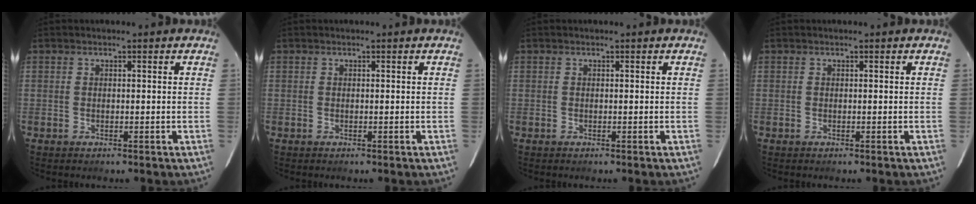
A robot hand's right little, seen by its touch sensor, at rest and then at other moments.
{"total": 0.0}
{"total": 0.0}
{"total": 0.0}